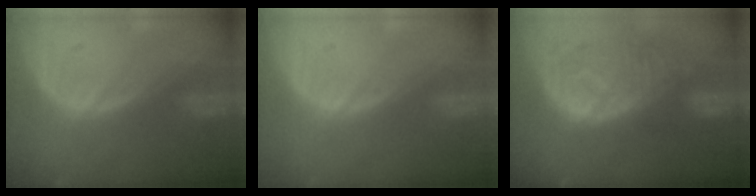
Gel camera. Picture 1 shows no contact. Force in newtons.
{"total": 0.0}
{"total": 10.9, "press": 9.7, "slide": 5.0}